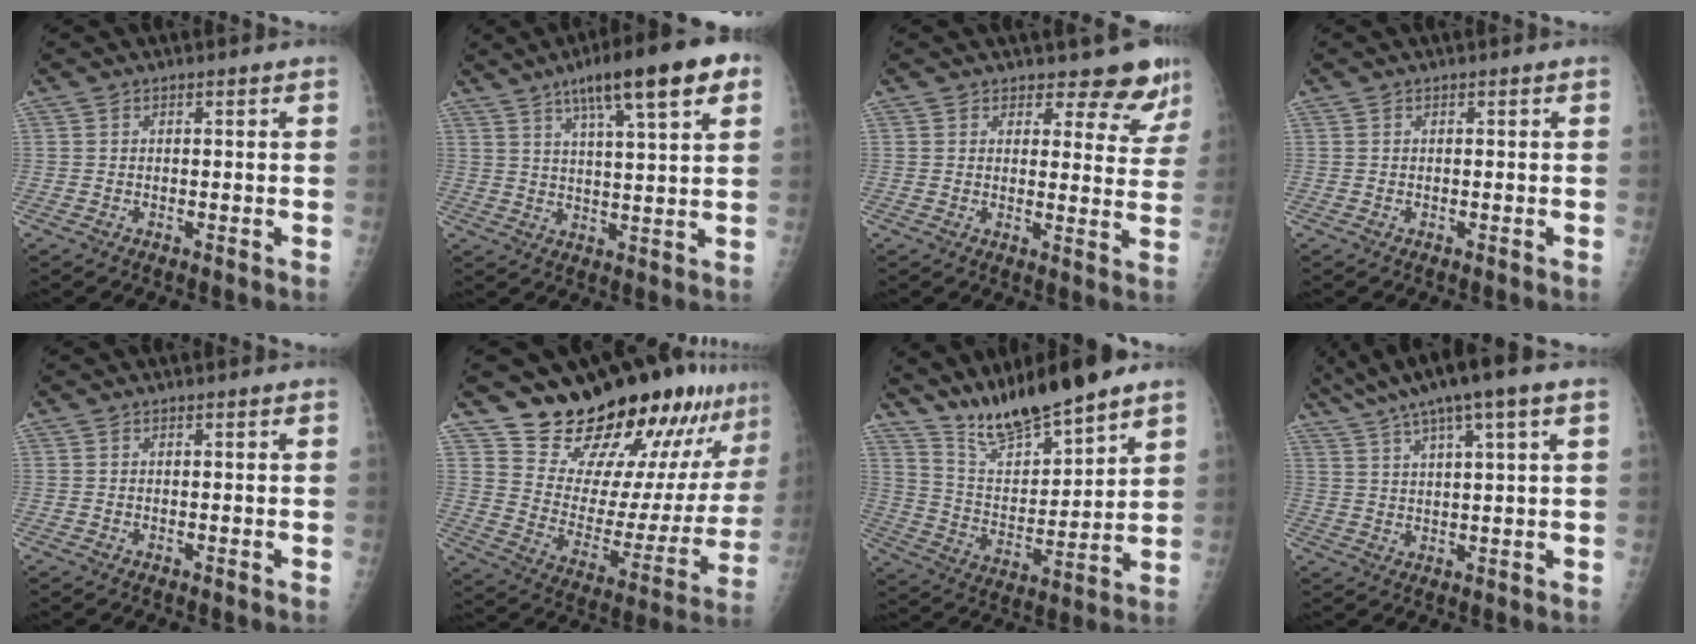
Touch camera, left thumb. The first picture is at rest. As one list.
[{"total": 15.0, "force": [7.9, 2.9, 12.5], "torque": [-0.178, -0.011, 0.119]}, {"total": 9.0, "force": [8.0, 3.8, 1.8], "torque": [0.021, -0.057, 0.075]}, {"total": 0.0}, {"total": 0.0}, {"total": 24.7, "force": [21.2, 7.8, 10.0], "torque": [-0.107, -0.145, 0.302]}, {"total": 14.8, "force": [12.4, 2.8, 7.5], "torque": [-0.110, -0.076, 0.234]}, {"total": 13.7, "force": [8.5, 1.8, 10.5], "torque": [-0.189, 0.018, 0.145]}]